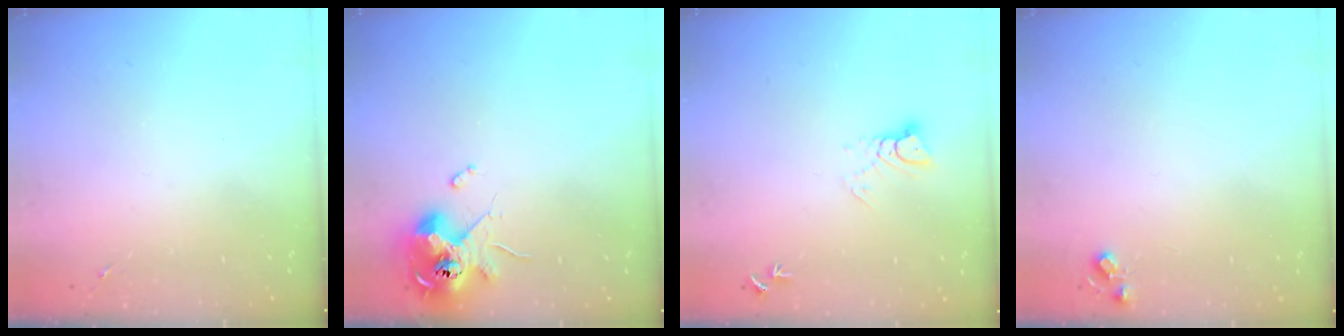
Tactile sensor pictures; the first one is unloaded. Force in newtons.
{"total": 11.4, "press": 11.2, "slide": 1.6}
{"total": 4.6, "press": 4.5, "slide": 0.5}
{"total": 5.1, "press": 5.1, "slide": 0.7}